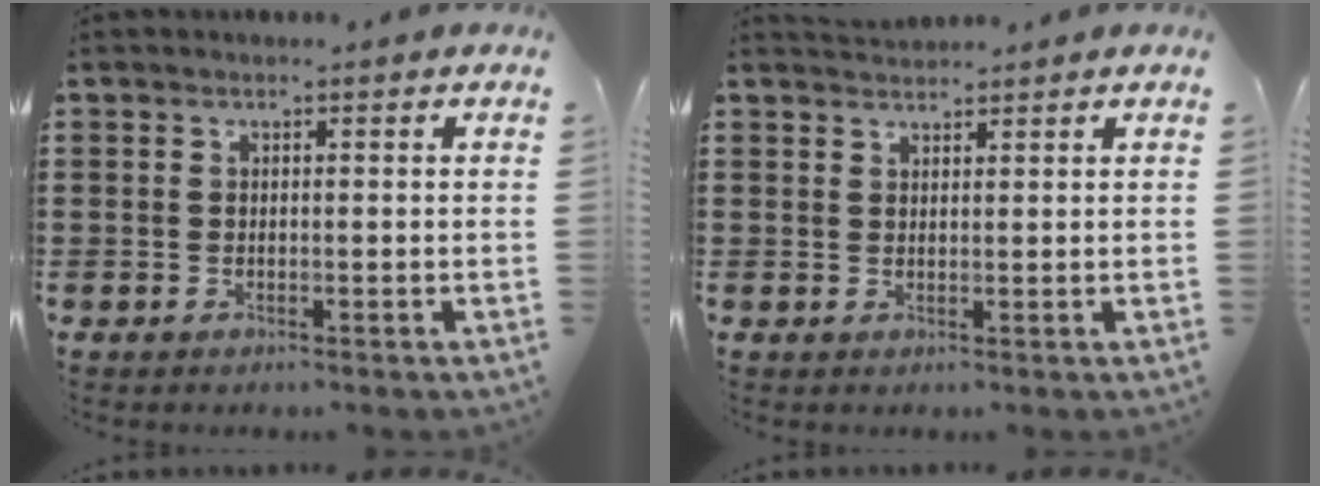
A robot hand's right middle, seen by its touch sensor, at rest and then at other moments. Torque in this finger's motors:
{"motor_torque": [-0.07, -0.08, -0.05, -0.03]}